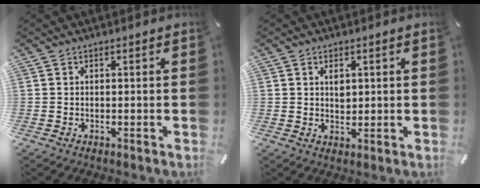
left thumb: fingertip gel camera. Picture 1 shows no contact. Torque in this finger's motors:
{"motor_torque": [-0.04, -0.29, 0.03, 0.27, 0.02]}